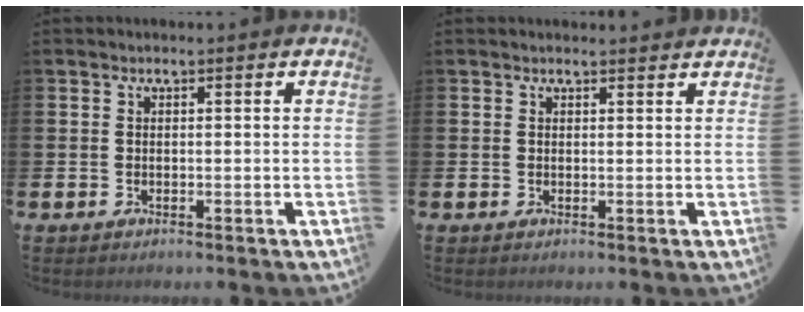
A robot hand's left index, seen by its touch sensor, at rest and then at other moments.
{"total": 0.8, "force": [0.8, 0.2, 0.1], "torque": [0.011, -0.003, 0.012]}